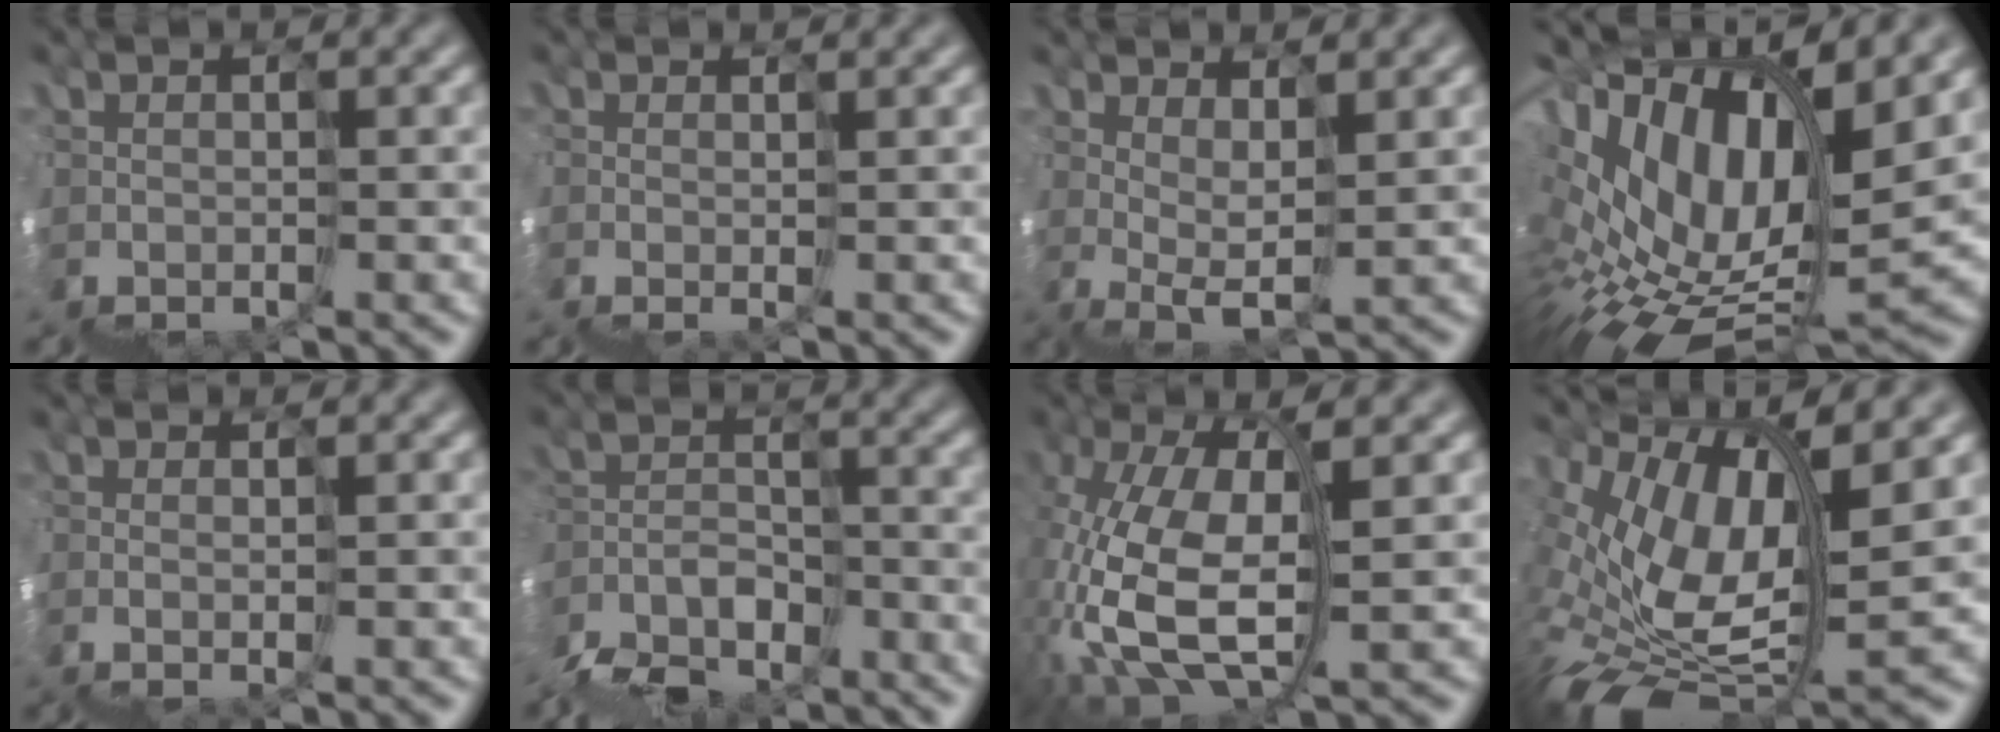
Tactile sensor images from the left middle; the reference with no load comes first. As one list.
[{"total": 2.7, "force": [0.1, 1.1, 2.4], "torque": [-0.013, 0.001, 0.001]}, {"total": 2.2, "force": [1.7, -1.2, -0.7], "torque": [0.008, 0.015, 0.030]}, {"total": 11.0, "force": [3.3, 5.4, 9.0], "torque": [-0.178, 0.017, 0.078]}, {"total": 1.9, "force": [0.1, 0.7, 1.8], "torque": [-0.009, 0.004, 0.006]}, {"total": 7.1, "force": [-6.6, 0.8, -2.5], "torque": [0.037, 0.007, -0.114]}, {"total": 7.4, "force": [-0.5, 3.5, 6.5], "torque": [-0.173, 0.006, -0.002]}, {"total": 7.3, "force": [1.9, 2.9, 6.4], "torque": [-0.135, 0.011, 0.040]}]